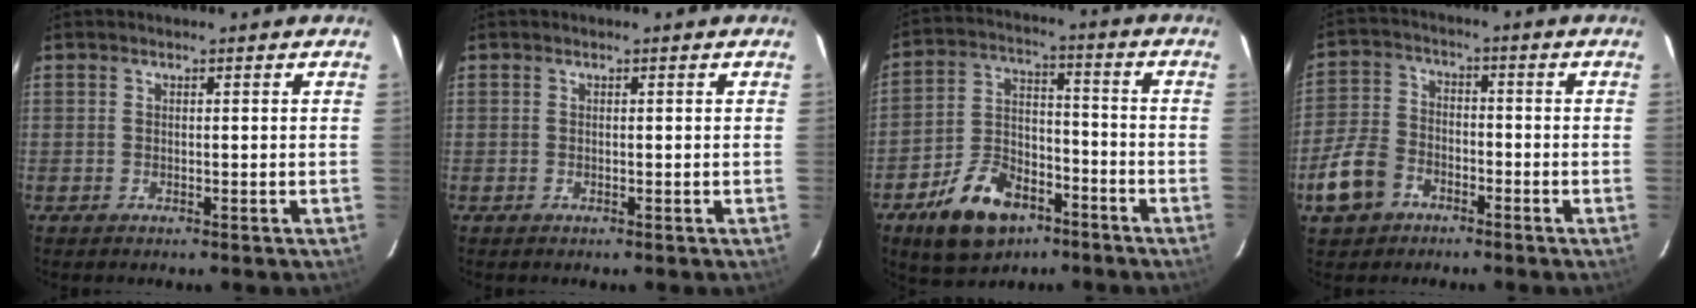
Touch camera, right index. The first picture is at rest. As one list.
[{"total": 0.0}, {"total": 14.5, "force": [-8.7, 8.5, 7.9], "torque": [-0.170, 0.017, -0.138]}, {"total": 9.4, "force": [-5.1, 6.6, 4.3], "torque": [-0.111, 0.015, -0.096]}]